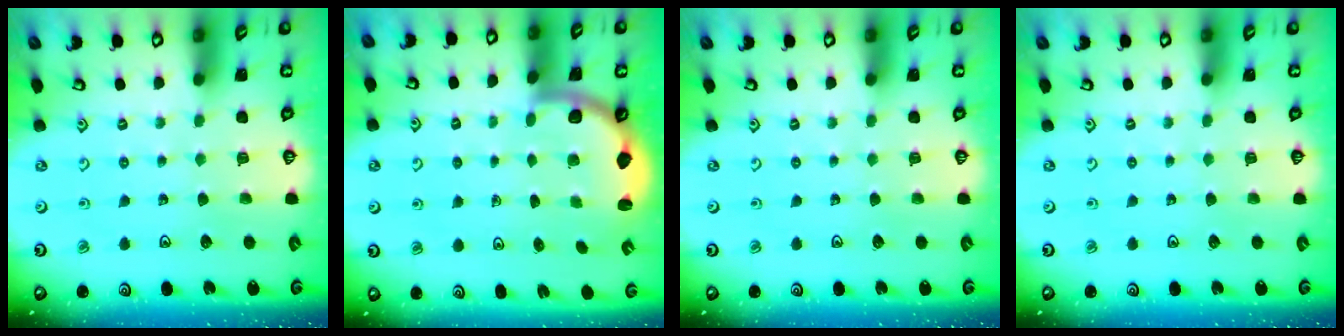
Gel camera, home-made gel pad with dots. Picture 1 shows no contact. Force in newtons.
{"total": 2.6, "press": 2.5, "slide": 0.6}
{"total": 0.0}
{"total": 0.0}